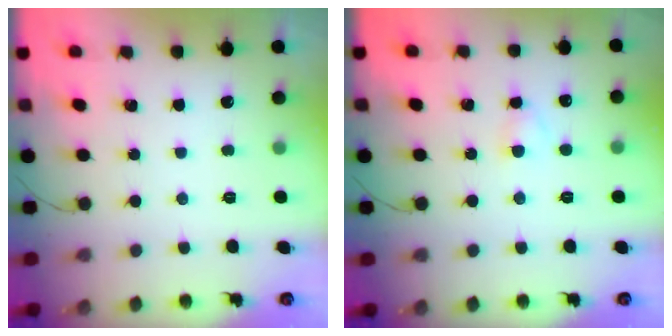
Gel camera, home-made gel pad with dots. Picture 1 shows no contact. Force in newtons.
{"total": 2.3, "press": 2.1, "slide": 1.0}